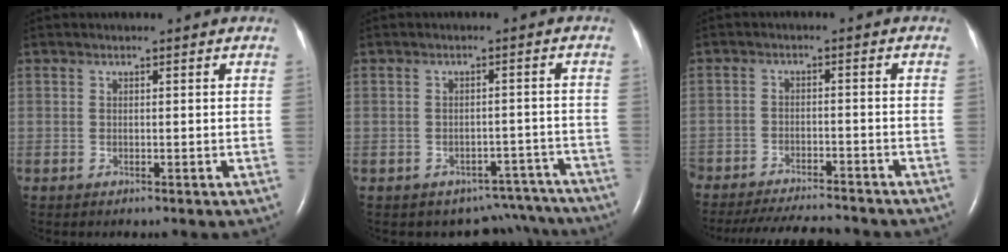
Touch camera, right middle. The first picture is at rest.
{"total": 8.8, "force": [-8.0, 3.7, -0.2], "torque": [0.021, 0.034, -0.083]}
{"total": 13.7, "force": [-12.5, 2.3, 5.1], "torque": [-0.097, -0.018, -0.179]}